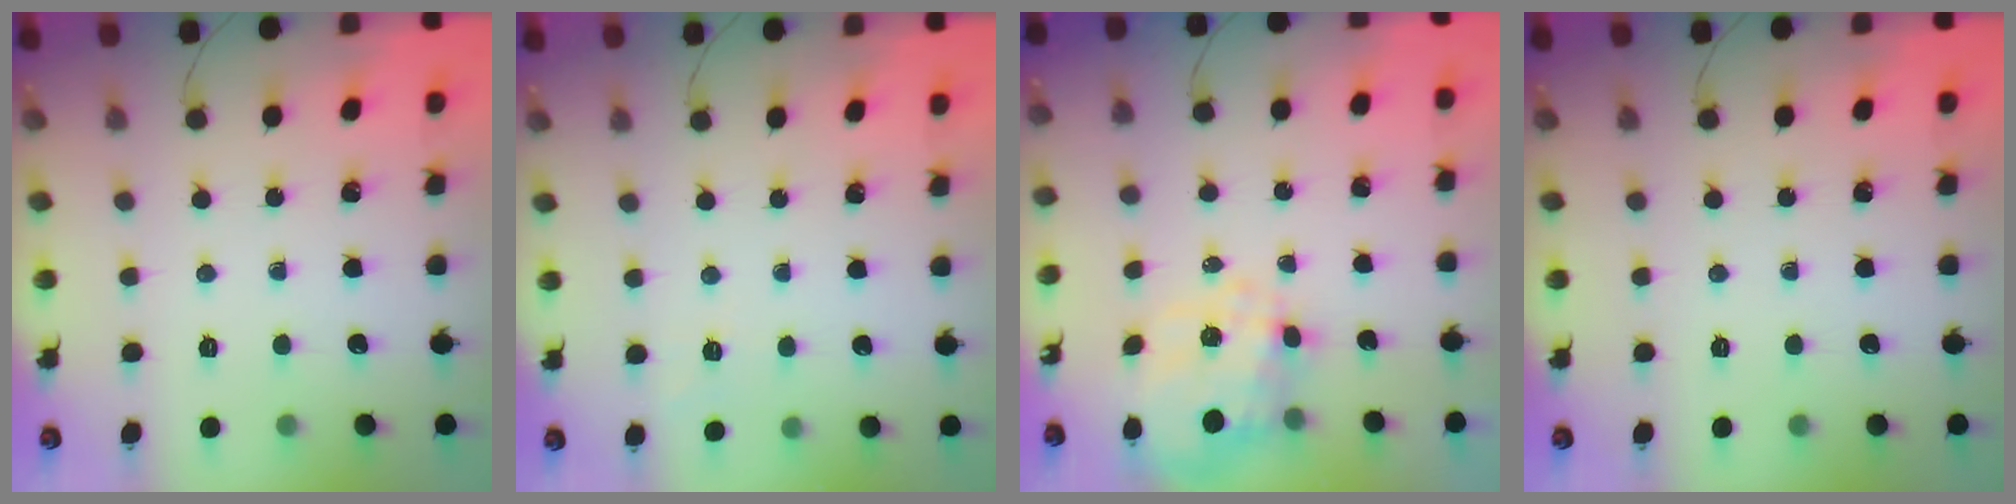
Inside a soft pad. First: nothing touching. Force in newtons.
{"total": 3.4, "press": 2.9, "slide": 1.7}
{"total": 11.3, "press": 11.2, "slide": 1.4}
{"total": 0.0}